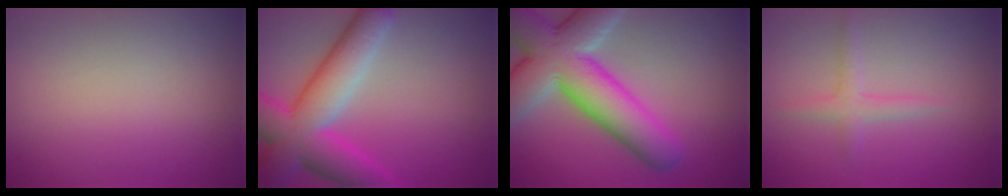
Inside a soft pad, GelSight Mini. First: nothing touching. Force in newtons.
{"total": 9.0, "press": 9.0, "slide": 0.7}
{"total": 11.1, "press": 11.1, "slide": 1.0}
{"total": 1.7, "press": 1.7, "slide": 0.1}